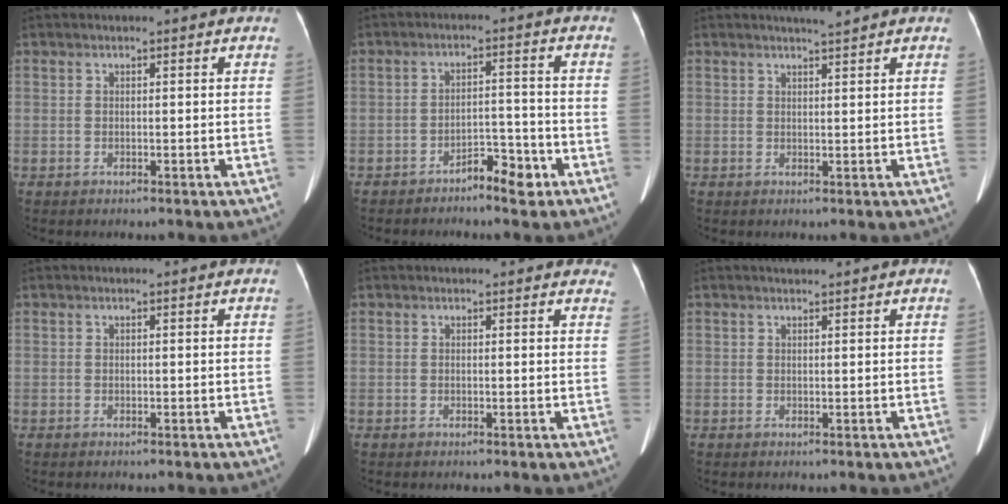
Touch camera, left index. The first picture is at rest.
{"total": 4.6, "force": [-3.5, 1.4, 2.6], "torque": [-0.038, 0.008, -0.056]}
{"total": 2.2, "force": [1.9, -0.1, 0.9], "torque": [-0.011, 0.002, 0.032]}
{"total": 0.0}
{"total": 4.2, "force": [3.8, 1.4, 1.1], "torque": [0.007, -0.003, 0.021]}
{"total": 0.7, "force": [0.6, -0.2, 0.1], "torque": [-0.004, 0.006, 0.016]}